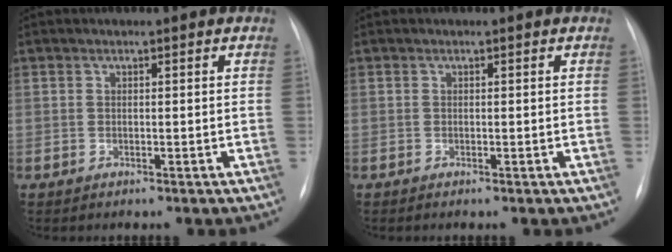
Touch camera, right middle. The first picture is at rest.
{"total": 0.0}